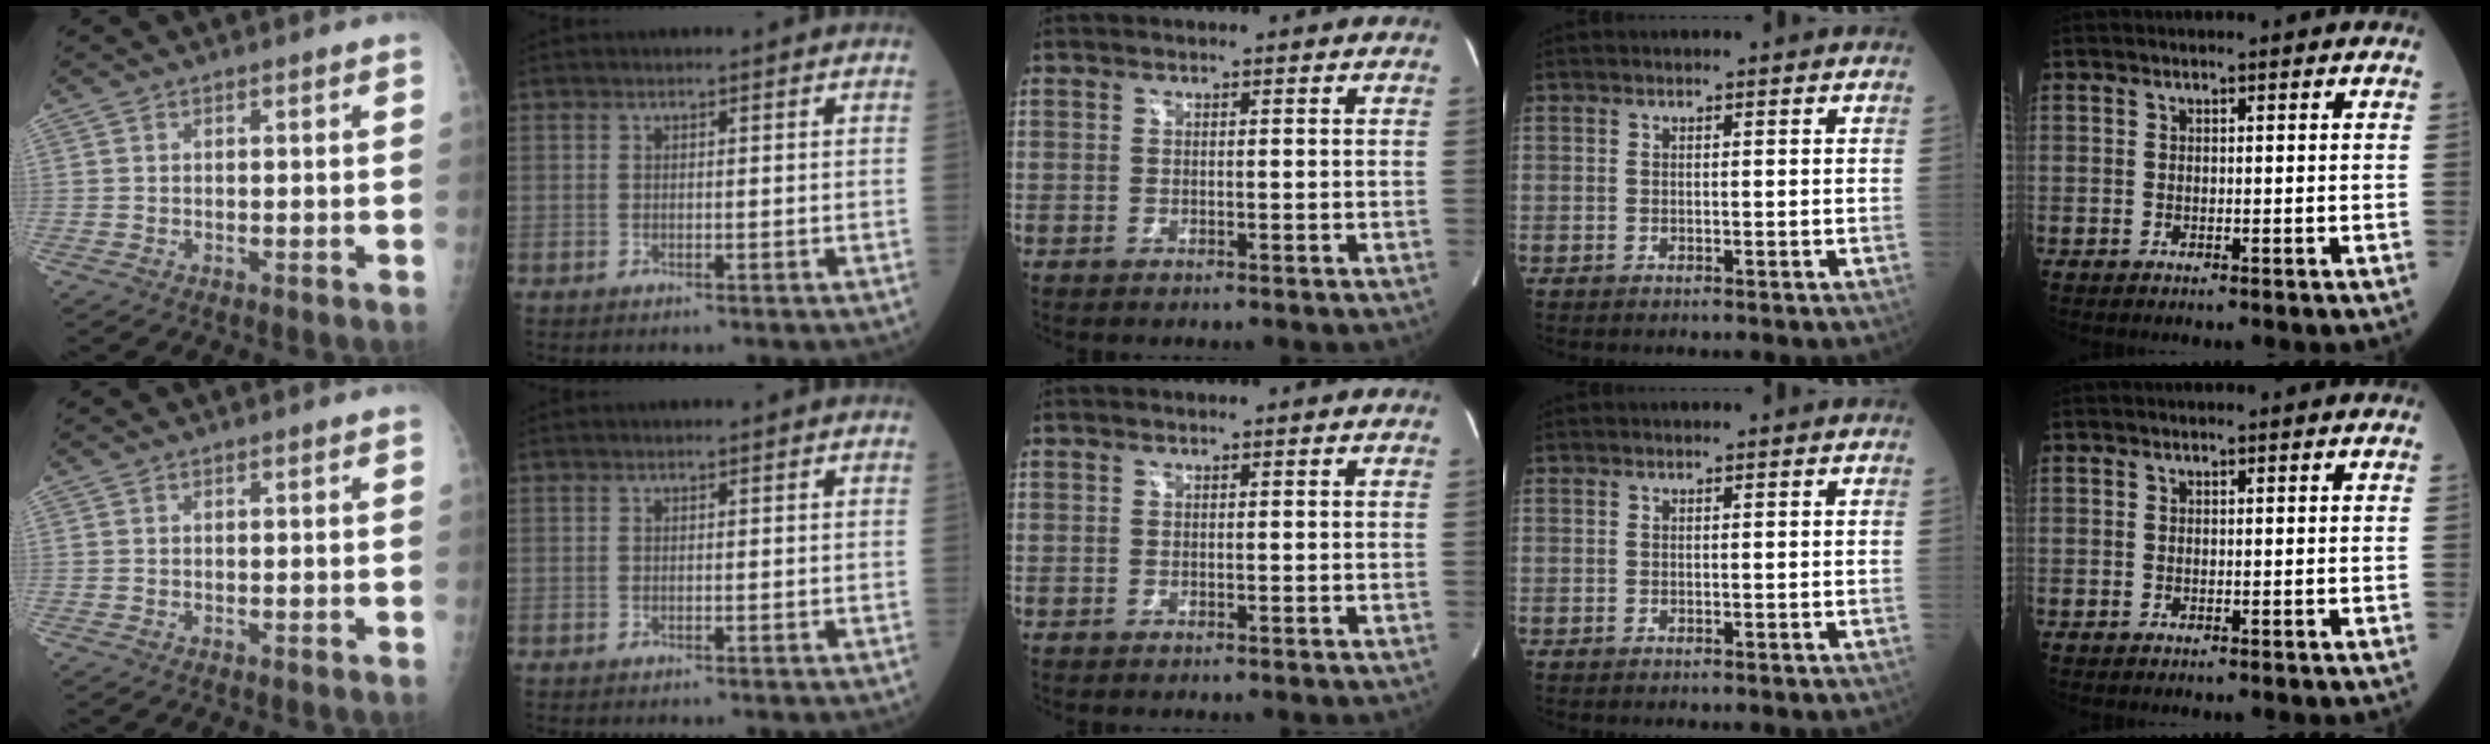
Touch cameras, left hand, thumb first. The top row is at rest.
{}